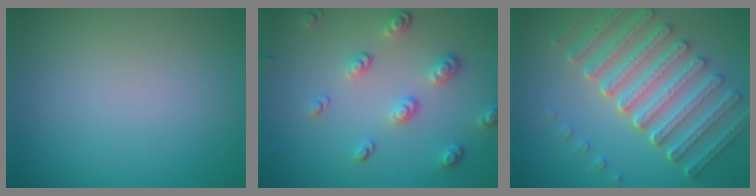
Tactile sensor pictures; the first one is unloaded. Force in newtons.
{"total": 3.3, "press": 2.6, "slide": 2.0}
{"total": 7.7, "press": 5.9, "slide": 5.0}